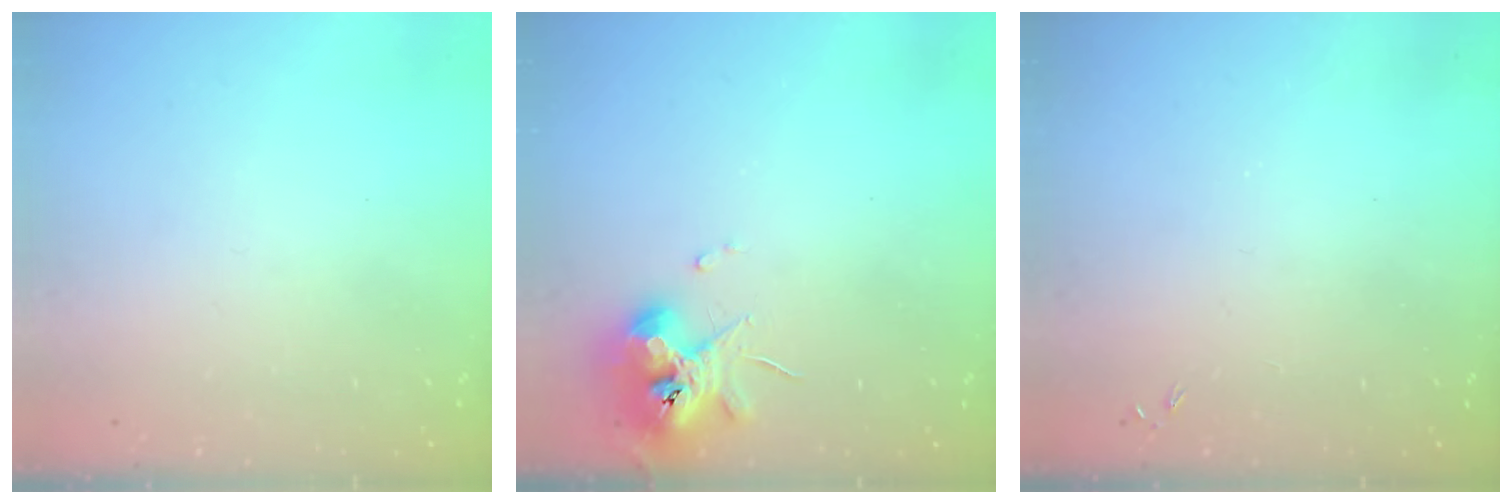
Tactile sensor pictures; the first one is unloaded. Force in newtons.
{"total": 10.3, "press": 10.2, "slide": 1.4}
{"total": 0.0}